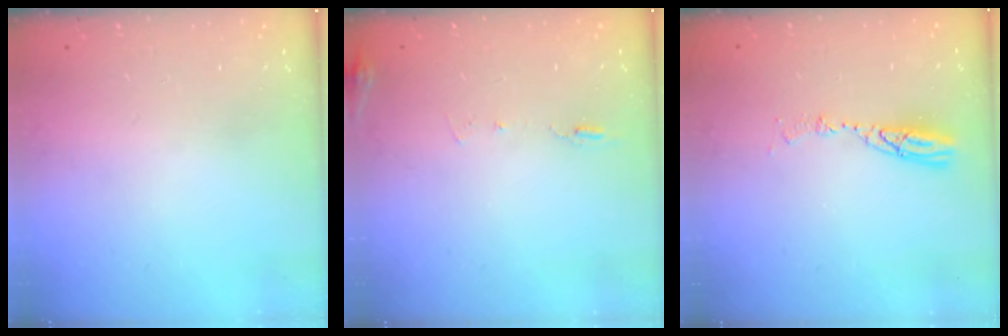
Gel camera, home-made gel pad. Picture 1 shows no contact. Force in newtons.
{"total": 8.0, "press": 7.8, "slide": 1.8}
{"total": 5.3, "press": 5.2, "slide": 0.4}